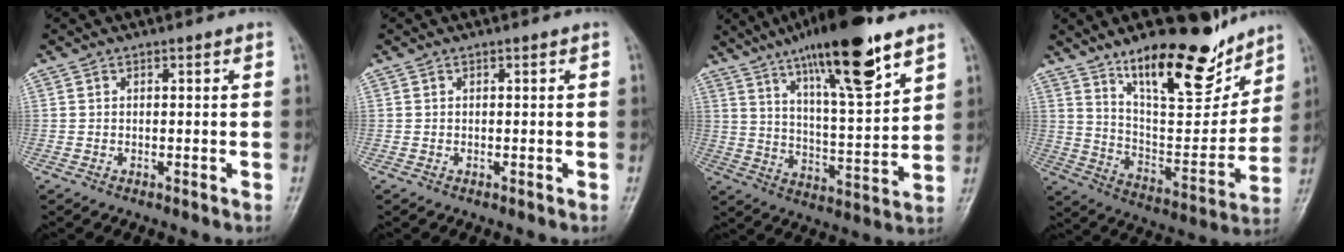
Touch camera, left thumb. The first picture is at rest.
{"total": 0.0}
{"total": 19.4, "force": [12.2, 3.8, 14.6], "torque": [-0.220, -0.053, 0.206]}
{"total": 21.0, "force": [14.4, 7.3, 13.4], "torque": [-0.159, -0.091, 0.240]}